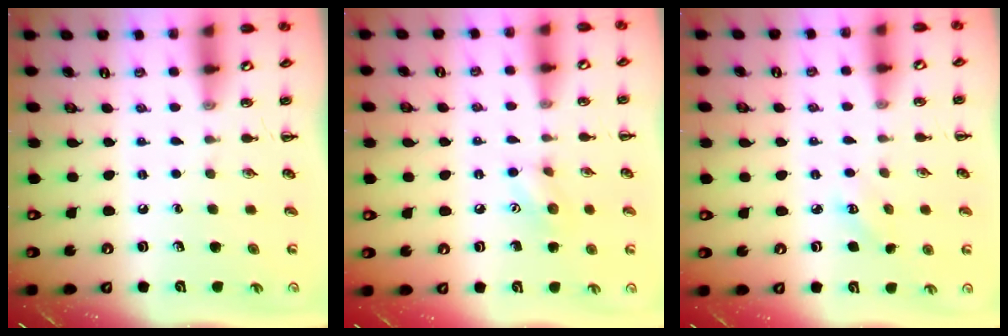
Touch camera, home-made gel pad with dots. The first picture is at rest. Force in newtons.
{"total": 7.2, "press": 7.2, "slide": 0.8}
{"total": 2.1, "press": 2.0, "slide": 0.6}